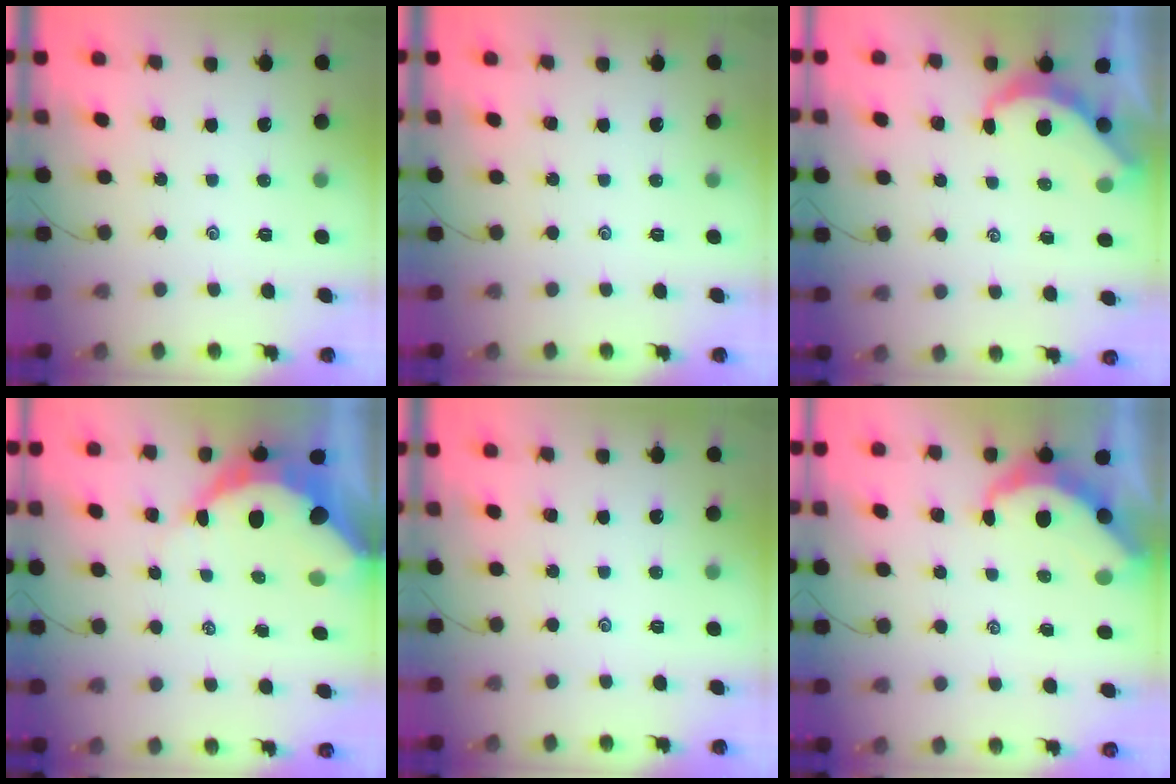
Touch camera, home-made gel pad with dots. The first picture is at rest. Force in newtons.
{"total": 0.0}
{"total": 4.9, "press": 4.9, "slide": 0.3}
{"total": 12.6, "press": 12.6, "slide": 1.1}
{"total": 0.0}
{"total": 6.0, "press": 6.0, "slide": 0.4}